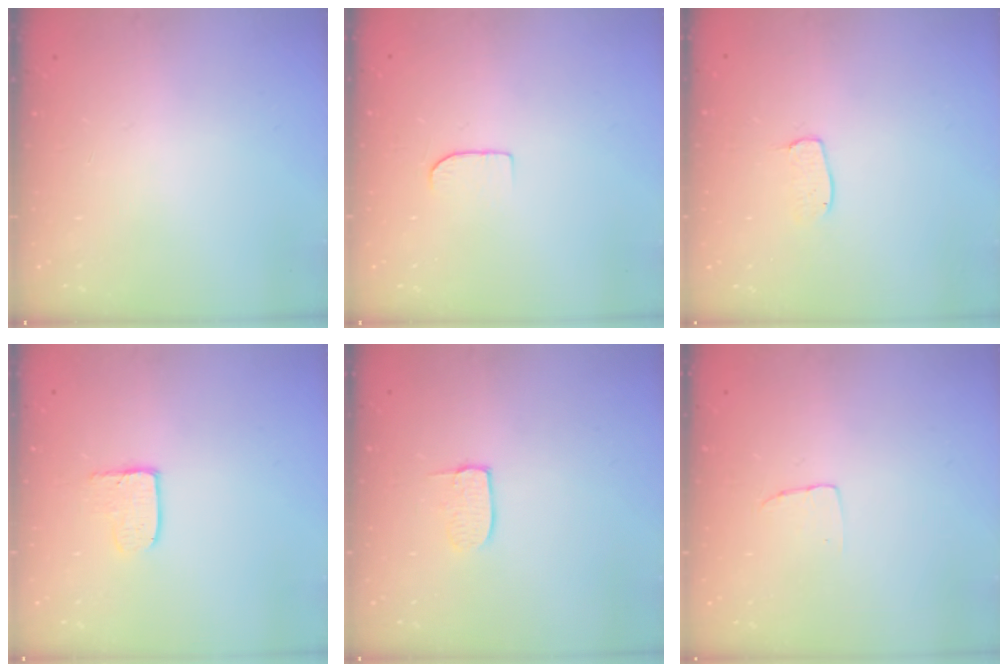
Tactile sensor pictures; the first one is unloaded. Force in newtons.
{"total": 5.0, "press": 5.0, "slide": 0.5}
{"total": 4.5, "press": 4.5, "slide": 0.3}
{"total": 3.9, "press": 3.9, "slide": 0.4}
{"total": 5.4, "press": 5.4, "slide": 0.3}
{"total": 2.9, "press": 2.9, "slide": 0.1}